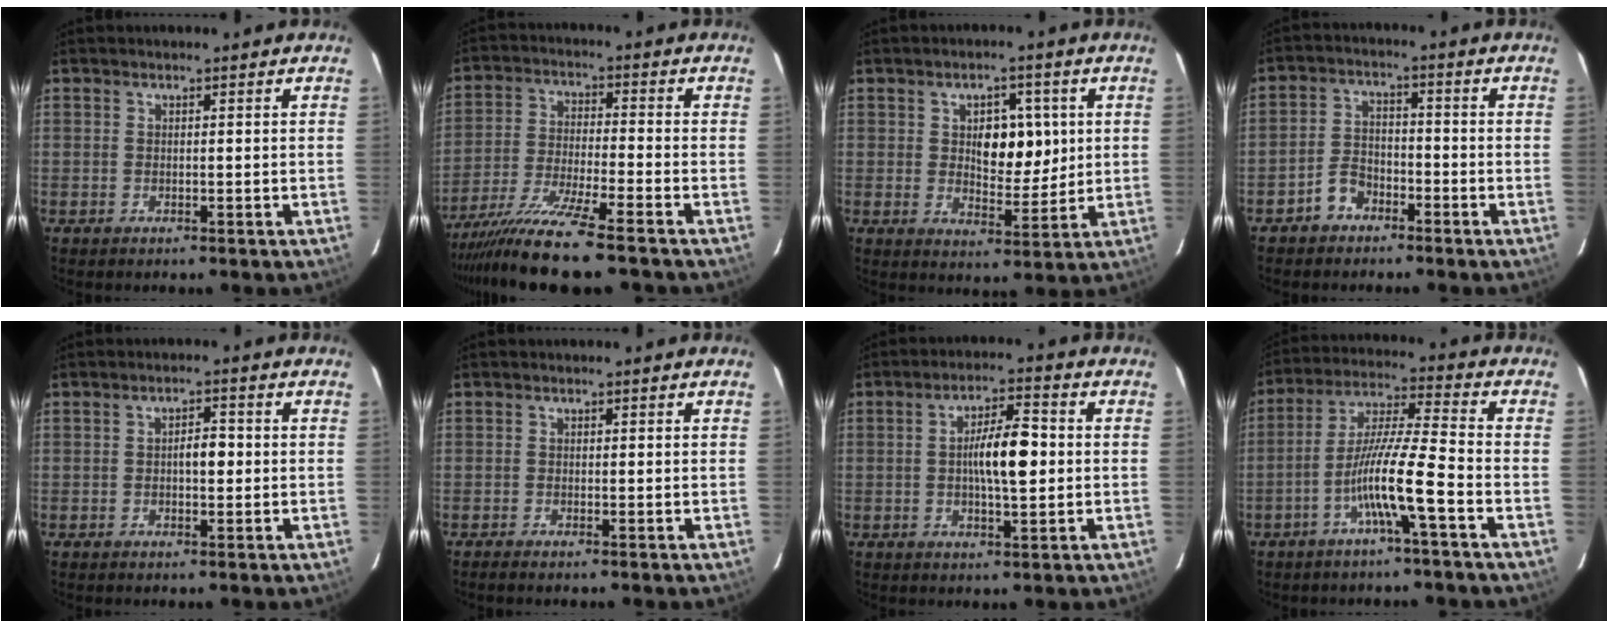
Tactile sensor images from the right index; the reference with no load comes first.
{"total": 12.3, "force": [-10.0, -0.9, 7.0], "torque": [-0.124, -0.029, -0.174]}
{"total": 7.3, "force": [1.6, 3.9, 5.9], "torque": [-0.084, 0.008, 0.033]}
{"total": 4.6, "force": [-3.0, 3.2, 1.7], "torque": [-0.037, 0.014, -0.055]}
{"total": 2.8, "force": [-0.2, 1.1, 2.6], "torque": [-0.039, 0.006, -0.004]}
{"total": 0.8, "force": [-0.6, 0.0, 0.5], "torque": [-0.011, -0.002, -0.013]}
{"total": 7.9, "force": [0.0, 1.8, 7.7], "torque": [-0.137, 0.012, 0.000]}
{"total": 10.3, "force": [-4.3, -0.6, 9.3], "torque": [-0.179, 0.009, -0.082]}